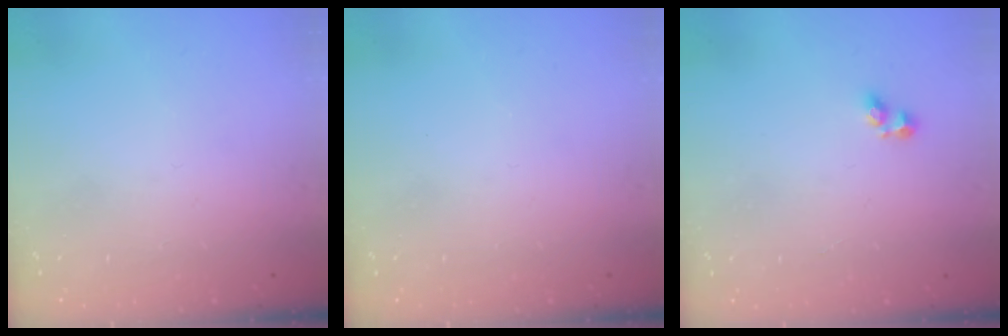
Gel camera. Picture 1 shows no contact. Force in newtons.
{"total": 0.0}
{"total": 3.1, "press": 3.1, "slide": 0.3}